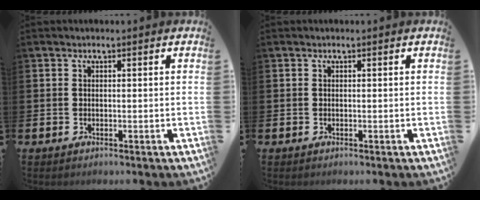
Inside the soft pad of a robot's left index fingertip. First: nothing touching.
{"total": 0.0}